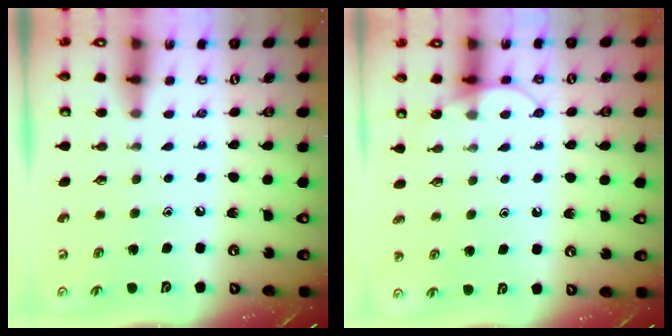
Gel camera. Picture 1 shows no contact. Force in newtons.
{"total": 5.5, "press": 5.5, "slide": 0.3}